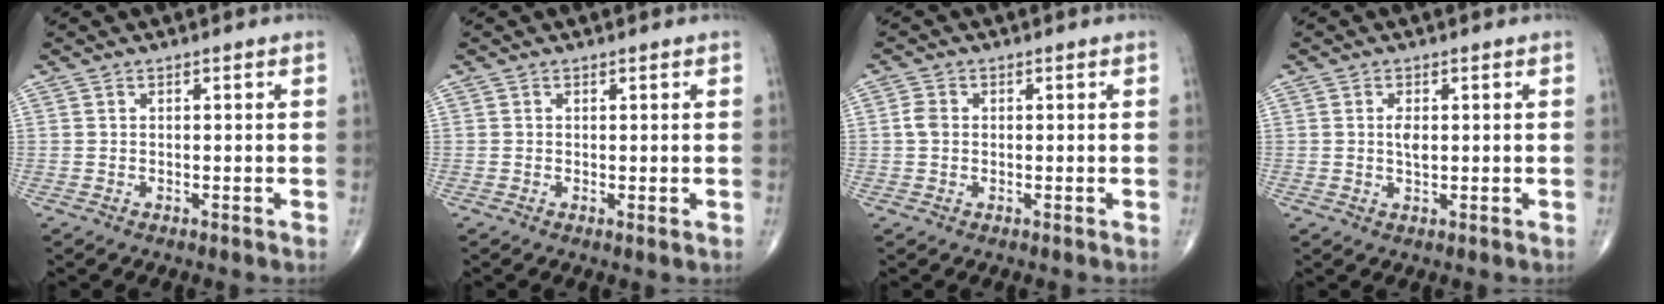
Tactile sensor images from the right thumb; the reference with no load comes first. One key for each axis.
{"total": 0.6, "fx": 0.1, "fy": 0.1, "fz": 0.6, "tx": -0.013, "ty": -0.003, "tz": -0.001}
{"total": 2.3, "fx": 0.1, "fy": 1.8, "fz": 1.4, "tx": -0.026, "ty": 0.005, "tz": -0.002}
{"total": 3.7, "fx": 0.3, "fy": 1.5, "fz": 3.3, "tx": -0.066, "ty": -0.005, "tz": 0.005}